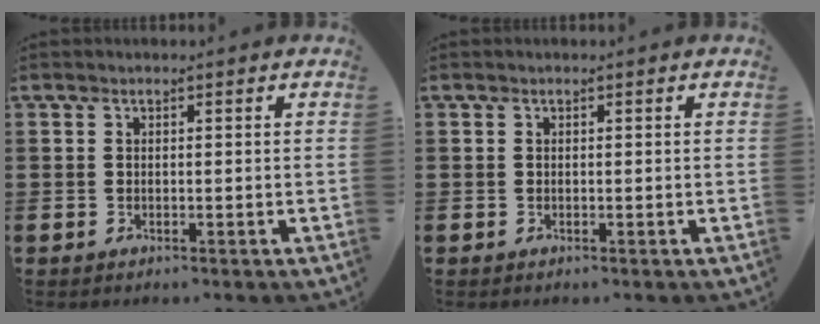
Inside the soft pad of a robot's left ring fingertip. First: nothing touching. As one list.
[{"total": 0.0}]